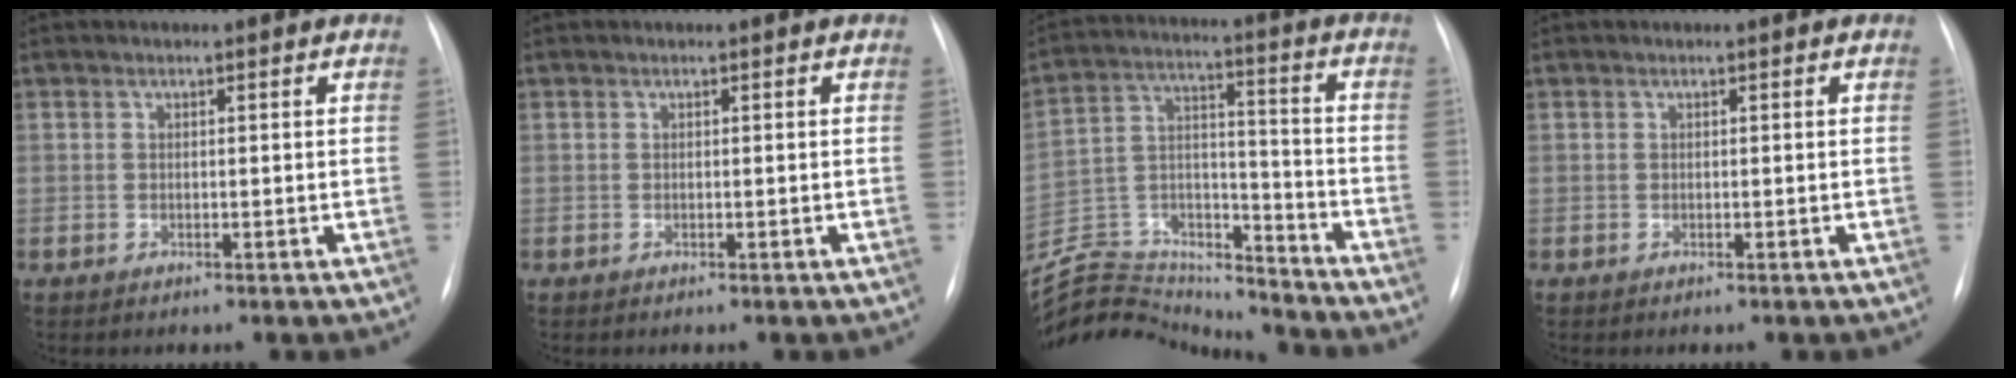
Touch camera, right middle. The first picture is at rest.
{"total": 0.0}
{"total": 20.2, "force": [-19.5, 4.0, 3.5], "torque": [-0.093, 0.039, -0.316]}
{"total": 0.0}